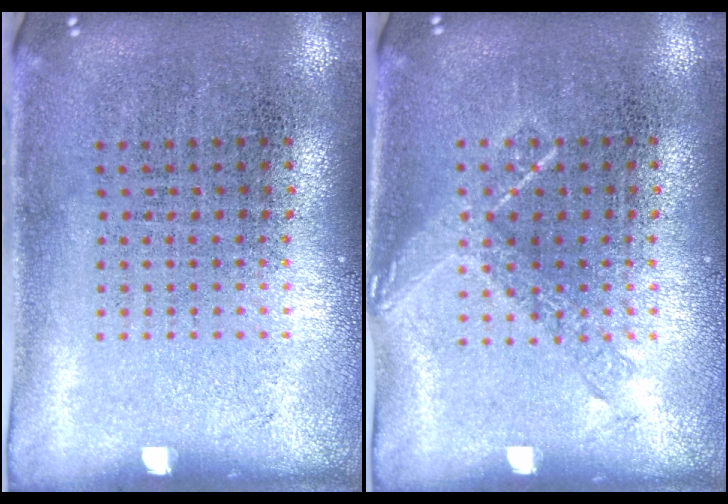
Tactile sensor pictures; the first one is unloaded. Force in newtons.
{"total": 1.0, "press": 0.9, "slide": 0.3}